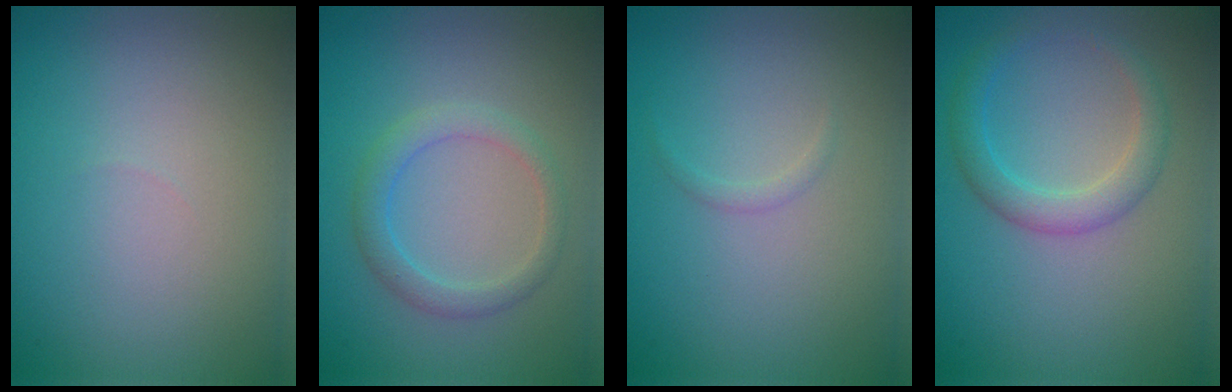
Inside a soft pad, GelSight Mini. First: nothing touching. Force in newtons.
{"total": 2.4, "press": 2.4, "slide": 0.1}
{"total": 0.6, "press": 0.6, "slide": 0.0}
{"total": 2.8, "press": 2.8, "slide": 0.0}